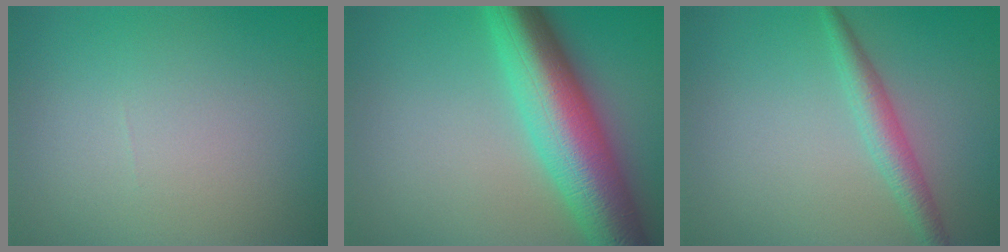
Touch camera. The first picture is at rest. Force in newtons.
{"total": 10.5, "press": 10.5, "slide": 0.1}
{"total": 2.5, "press": 2.5, "slide": 0.0}